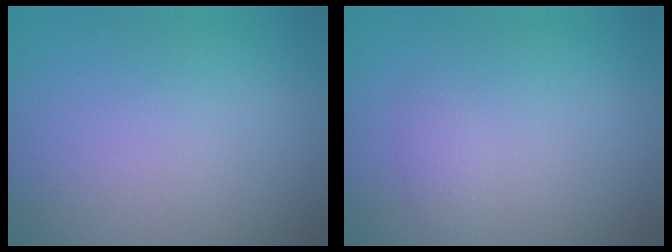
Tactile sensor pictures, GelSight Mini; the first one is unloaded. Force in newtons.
{"total": 0.9, "press": 0.9, "slide": 0.1}